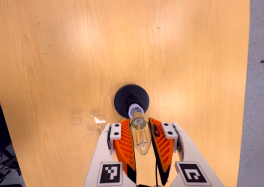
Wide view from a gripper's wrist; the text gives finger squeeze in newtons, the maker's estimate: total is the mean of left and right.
{"total": 18.1, "left": 19.4, "right": 16.8}